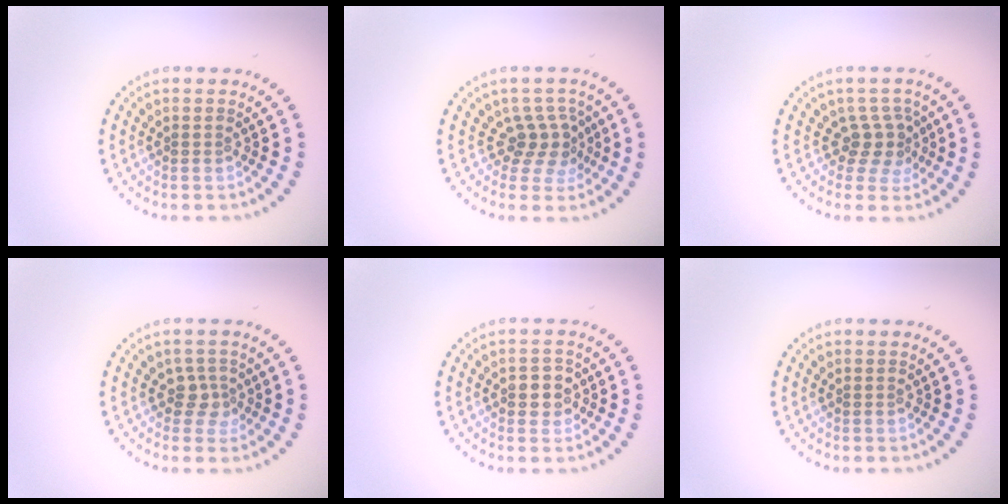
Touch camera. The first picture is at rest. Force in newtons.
{"total": 2.6, "press": 1.9, "slide": 1.7}
{"total": 2.7, "press": 1.9, "slide": 1.9}
{"total": 1.9, "press": 1.4, "slide": 1.2}
{"total": 2.0, "press": 2.0, "slide": 0.6}
{"total": 0.0}